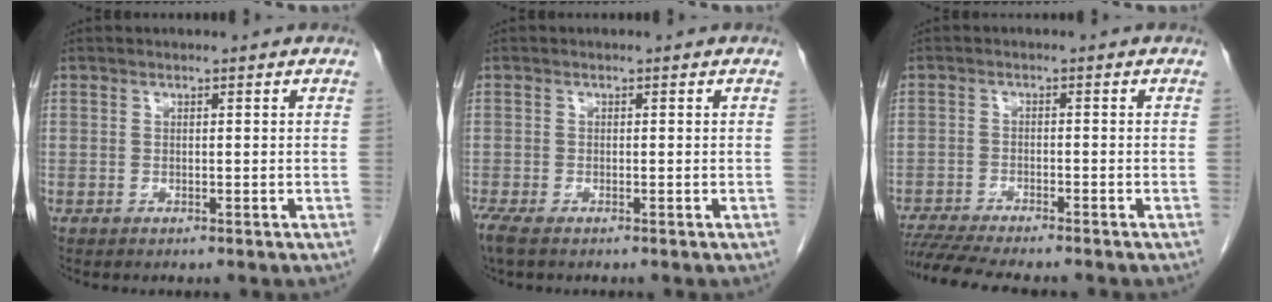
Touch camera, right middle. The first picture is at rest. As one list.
[{"total": 3.1, "force": [-2.3, 0.9, 1.9], "torque": [-0.048, -0.014, -0.039]}, {"total": 10.0, "force": [-8.8, 0.8, 4.6], "torque": [-0.069, -0.013, -0.138]}]